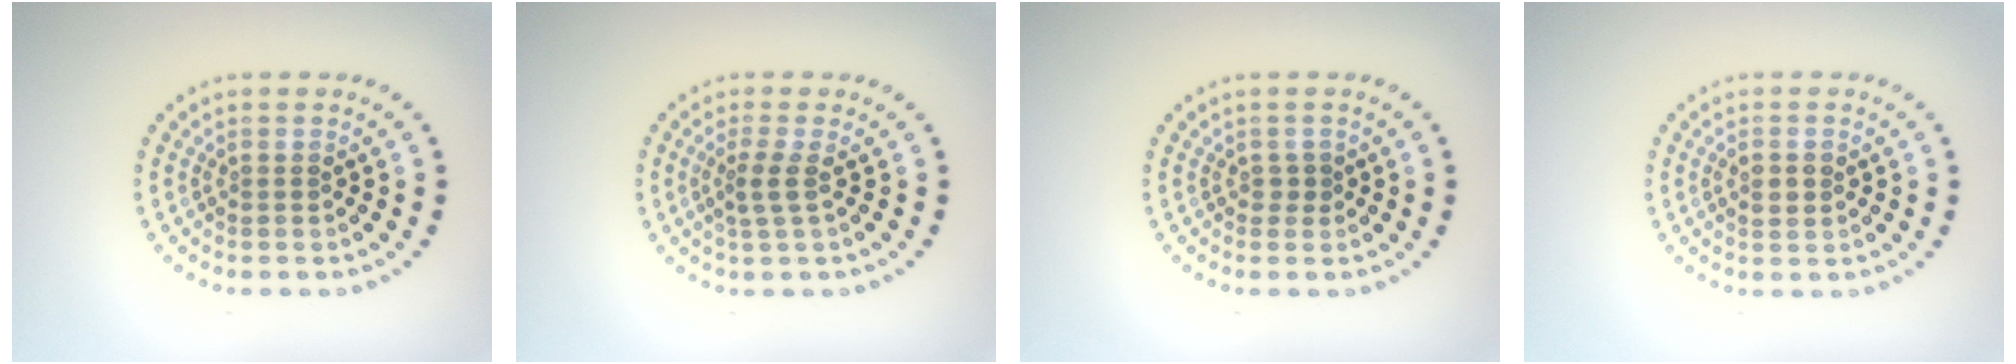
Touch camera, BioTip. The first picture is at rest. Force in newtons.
{"total": 1.9, "press": 1.4, "slide": 1.4}
{"total": 0.6, "press": 0.6, "slide": 0.2}
{"total": 1.4, "press": 1.4, "slide": 0.2}